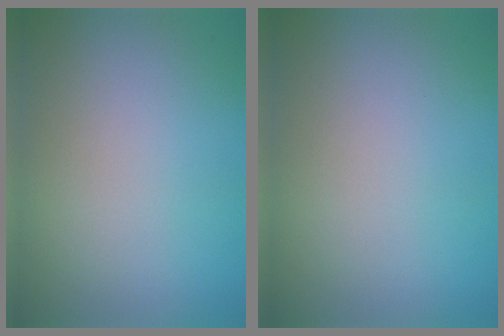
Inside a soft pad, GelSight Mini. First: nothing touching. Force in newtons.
{"total": 0.0}